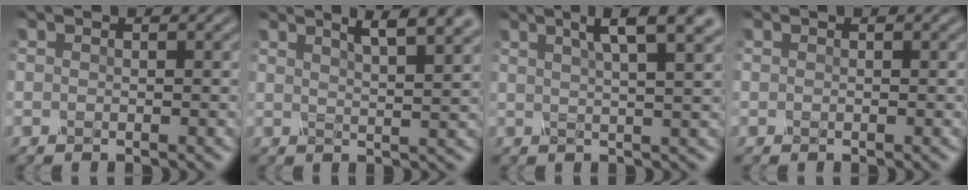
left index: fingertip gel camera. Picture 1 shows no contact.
{"total": 6.5, "force": [4.2, 2.0, 4.5], "torque": [-0.033, 0.028, 0.030]}
{"total": 6.9, "force": [3.7, 2.0, 5.4], "torque": [-0.055, 0.030, 0.032]}
{"total": 0.0}